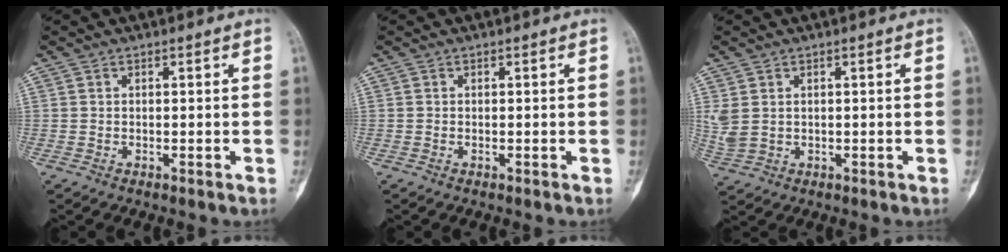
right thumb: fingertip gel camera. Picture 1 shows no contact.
{"total": 0.0}
{"total": 3.9, "force": [1.0, 2.8, 2.6], "torque": [-0.071, 0.000, 0.031]}